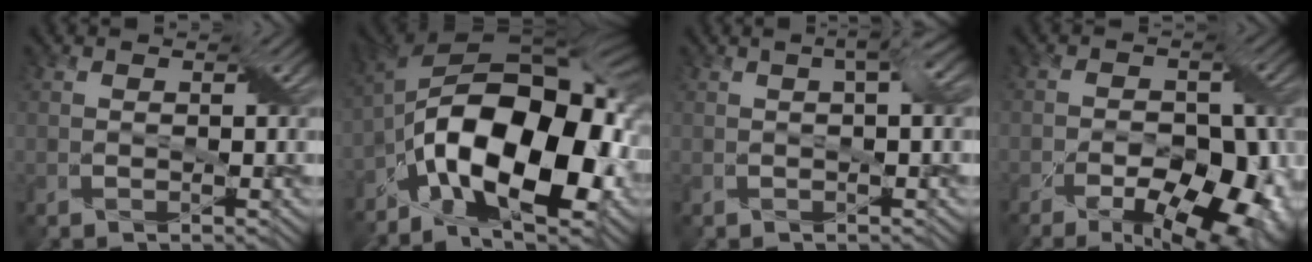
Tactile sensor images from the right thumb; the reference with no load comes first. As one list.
[{"total": 19.0, "force": [-6.4, 9.3, 15.3], "torque": [-0.260, -0.013, -0.106]}, {"total": 2.7, "force": [0.6, 0.2, 2.6], "torque": [-0.046, 0.011, 0.007]}, {"total": 14.6, "force": [-8.3, 8.0, 9.0], "torque": [-0.070, -0.010, -0.094]}]